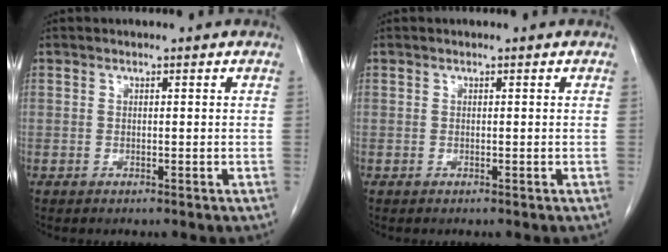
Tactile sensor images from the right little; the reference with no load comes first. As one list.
[{"total": 0.0}]